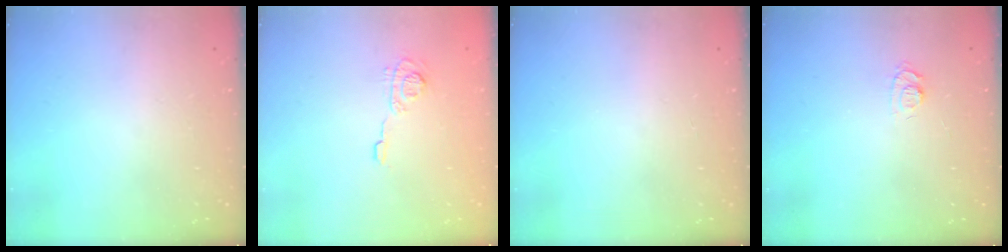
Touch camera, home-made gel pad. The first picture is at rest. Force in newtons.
{"total": 7.6, "press": 7.5, "slide": 0.9}
{"total": 0.0}
{"total": 6.5, "press": 6.5, "slide": 0.6}